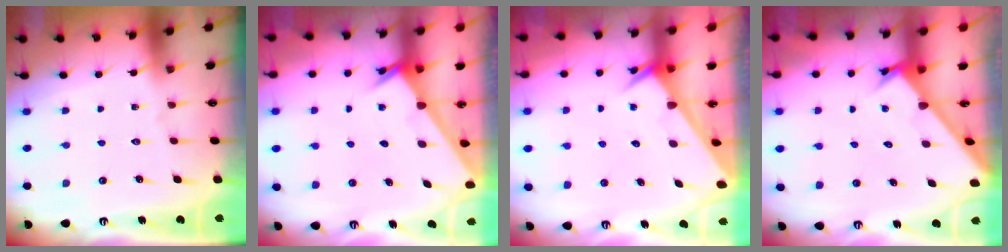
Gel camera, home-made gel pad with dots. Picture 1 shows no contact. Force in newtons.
{"total": 2.4, "press": 2.4, "slide": 0.2}
{"total": 2.4, "press": 2.4, "slide": 0.1}
{"total": 2.7, "press": 2.7, "slide": 0.2}